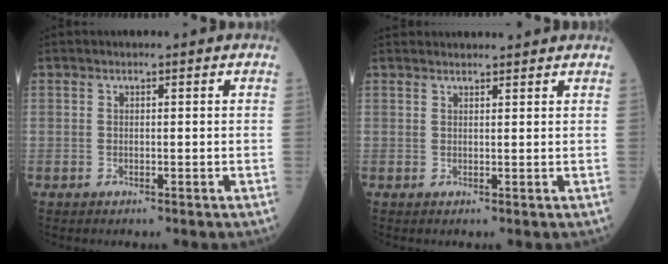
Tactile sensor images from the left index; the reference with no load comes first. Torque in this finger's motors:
{"motor_torque": [-1.03, -0.94, -0.37, 0.00]}